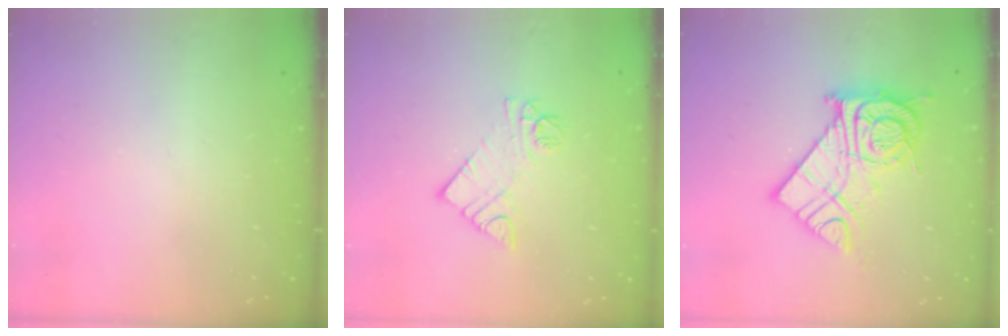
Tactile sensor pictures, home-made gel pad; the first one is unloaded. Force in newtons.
{"total": 9.4, "press": 9.4, "slide": 0.7}
{"total": 15.8, "press": 15.7, "slide": 1.3}